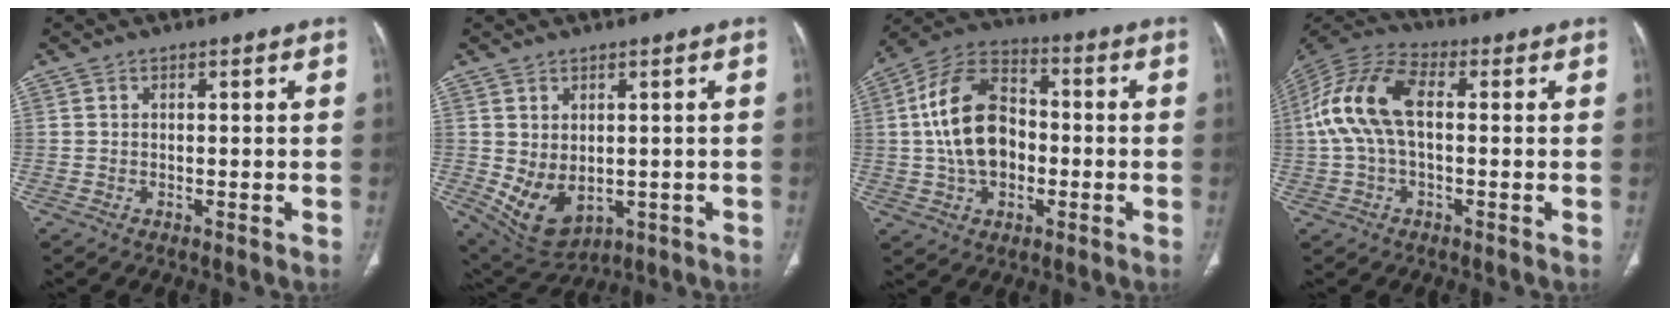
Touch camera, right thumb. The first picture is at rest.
{"total": 9.1, "force": [-1.0, 6.1, 6.7], "torque": [-0.104, -0.005, 0.013]}
{"total": 15.8, "force": [-0.5, 10.6, 11.7], "torque": [-0.201, 0.031, -0.014]}
{"total": 13.4, "force": [0.9, 7.3, 11.2], "torque": [-0.242, 0.037, 0.009]}